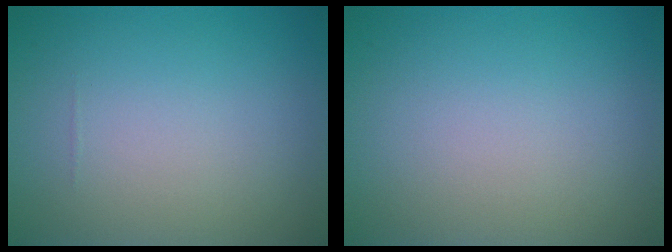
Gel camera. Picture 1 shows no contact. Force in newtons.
{"total": 0.0}